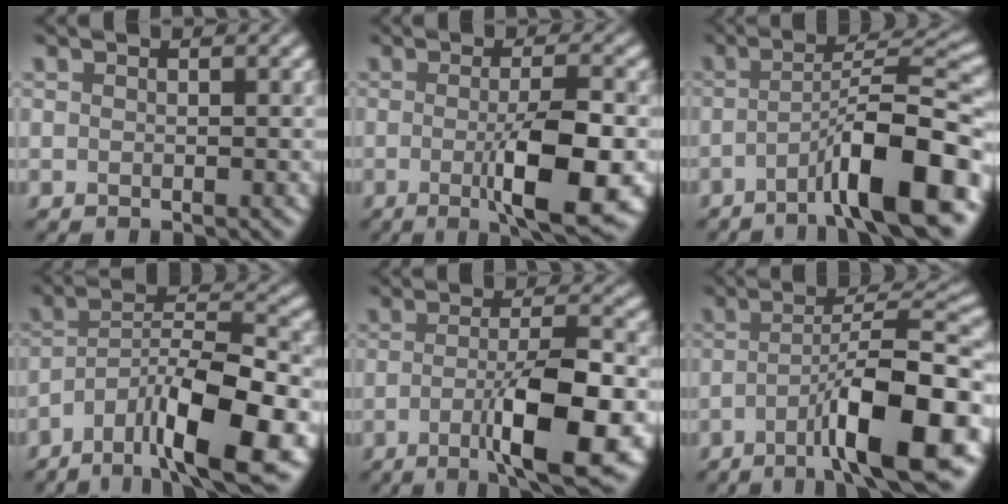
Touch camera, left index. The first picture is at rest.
{"total": 7.6, "force": [-1.7, 1.6, 7.2], "torque": [-0.111, -0.009, -0.024]}
{"total": 10.2, "force": [-4.9, 2.0, 8.8], "torque": [-0.124, 0.022, -0.084]}
{"total": 11.4, "force": [-6.3, 2.9, 9.1], "torque": [-0.145, 0.008, -0.108]}
{"total": 9.0, "force": [-3.2, 1.8, 8.2], "torque": [-0.125, 0.002, -0.056]}
{"total": 11.1, "force": [-4.7, 2.3, 9.8], "torque": [-0.140, 0.014, -0.078]}